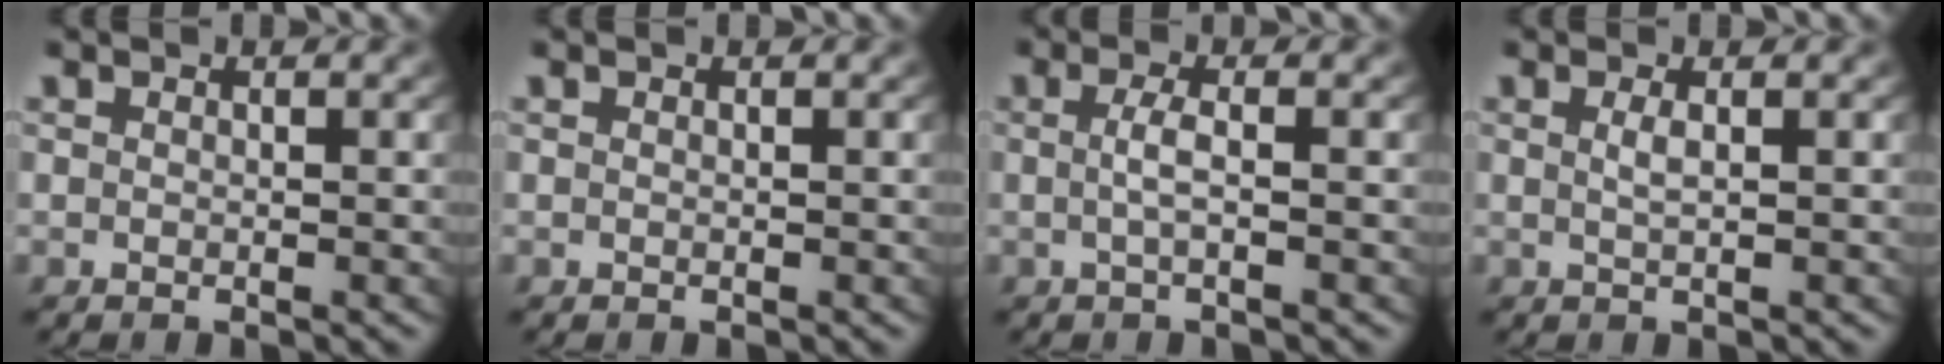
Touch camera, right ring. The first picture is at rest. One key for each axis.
{"total": 0.0}
{"total": 1.8, "fx": -0.4, "fy": -0.1, "fz": 1.7, "tx": -0.039, "ty": -0.004, "tz": -0.004}
{"total": 1.1, "fx": 0.1, "fy": -0.1, "fz": 1.1, "tx": -0.027, "ty": -0.010, "tz": 0.010}